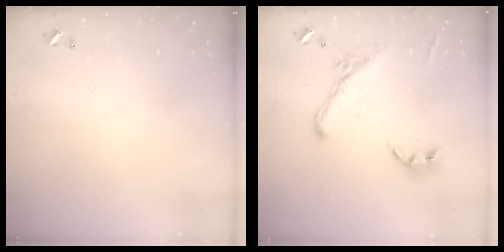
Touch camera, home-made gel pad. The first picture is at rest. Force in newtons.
{"total": 5.1, "press": 4.9, "slide": 1.4}